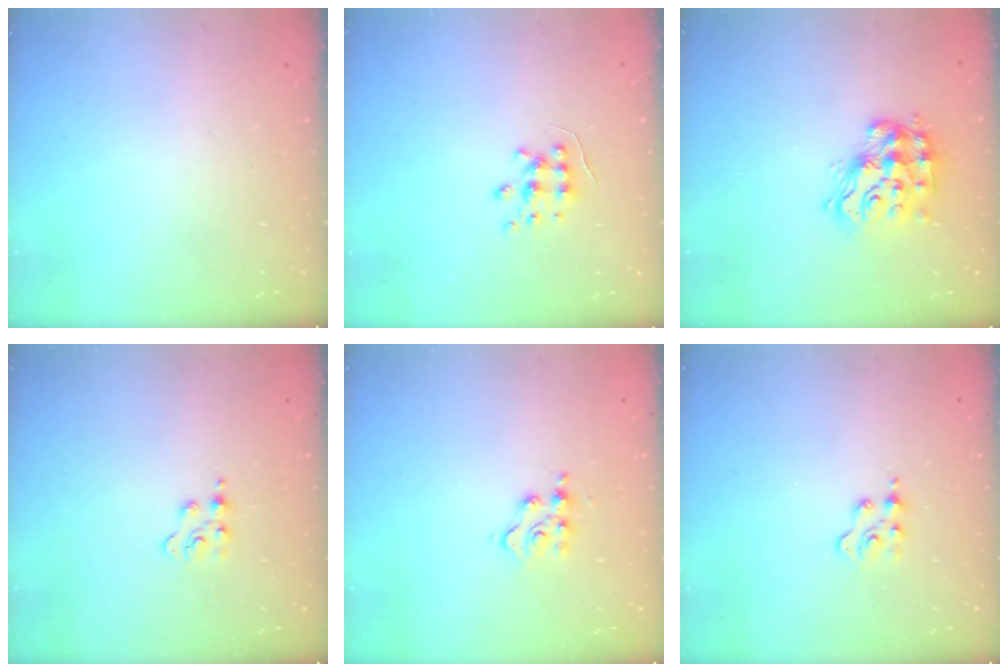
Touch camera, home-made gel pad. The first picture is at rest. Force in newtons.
{"total": 6.2, "press": 6.1, "slide": 0.4}
{"total": 14.8, "press": 14.8, "slide": 1.0}
{"total": 4.0, "press": 3.9, "slide": 0.5}
{"total": 5.1, "press": 5.1, "slide": 0.4}
{"total": 2.4, "press": 2.3, "slide": 0.5}